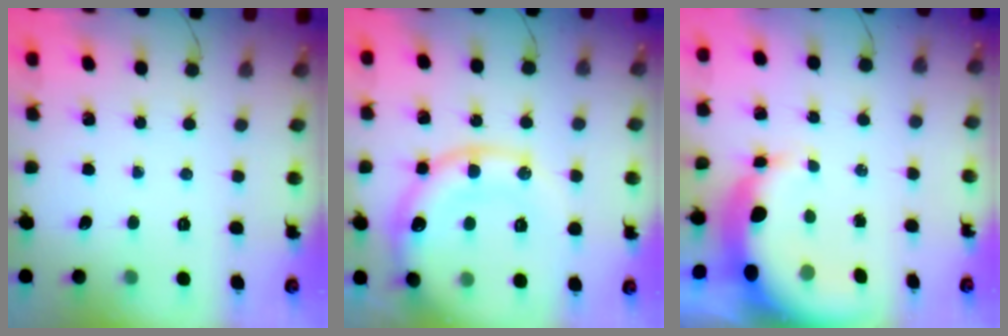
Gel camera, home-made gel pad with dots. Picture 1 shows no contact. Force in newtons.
{"total": 21.0, "press": 20.8, "slide": 3.0}
{"total": 8.8, "press": 8.5, "slide": 1.9}